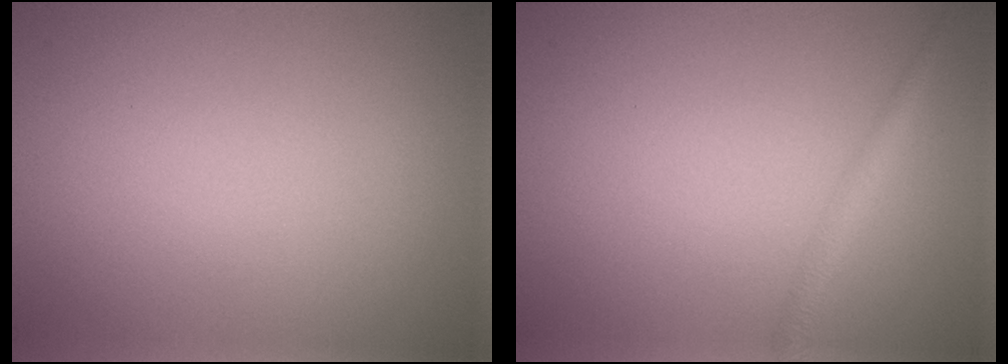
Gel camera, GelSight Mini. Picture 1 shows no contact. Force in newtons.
{"total": 1.5, "press": 1.5, "slide": 0.0}